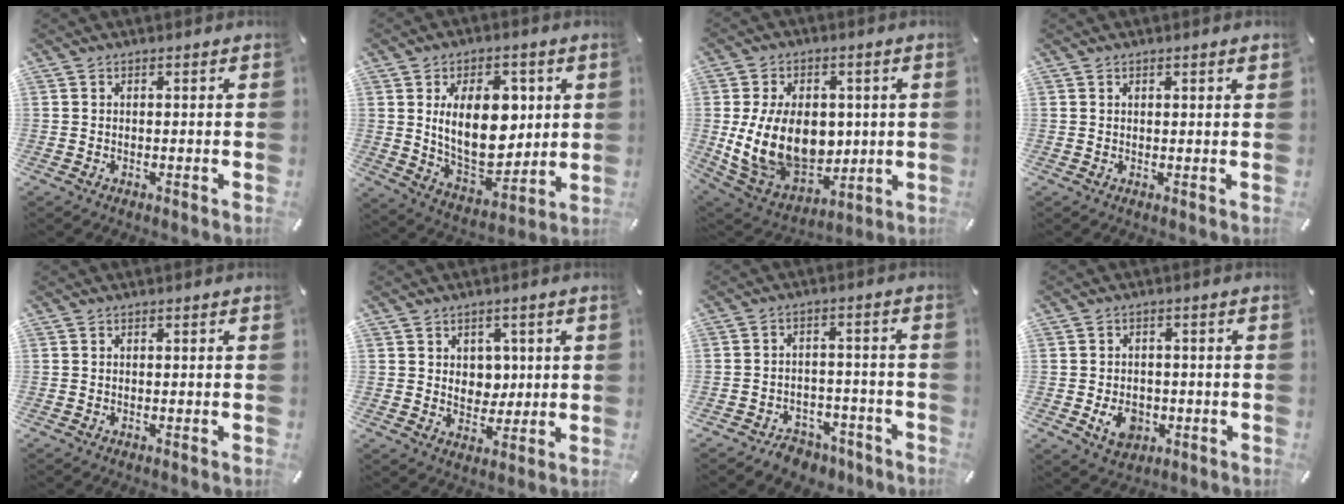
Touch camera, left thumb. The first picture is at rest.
{"total": 17.5, "force": [3.2, 10.7, 13.5], "torque": [-0.223, -0.012, 0.052]}
{"total": 18.7, "force": [0.4, 13.6, 12.9], "torque": [-0.255, -0.016, 0.019]}
{"total": 1.0, "force": [0.5, 0.1, 0.8], "torque": [-0.014, 0.000, 0.009]}
{"total": 0.0}
{"total": 5.7, "force": [1.6, 4.9, 2.3], "torque": [-0.018, -0.004, 0.022]}
{"total": 6.4, "force": [-4.7, 3.9, 1.9], "torque": [-0.024, 0.034, -0.083]}
{"total": 6.5, "force": [-1.8, 5.2, 3.6], "torque": [-0.055, -0.002, -0.034]}